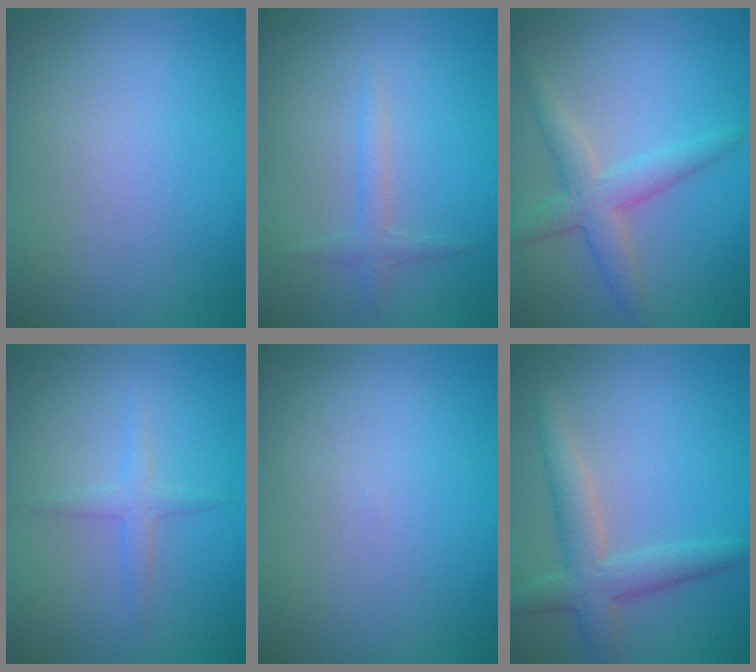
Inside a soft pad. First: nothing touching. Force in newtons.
{"total": 1.5, "press": 1.5, "slide": 0.1}
{"total": 3.7, "press": 3.7, "slide": 0.1}
{"total": 1.5, "press": 1.5, "slide": 0.0}
{"total": 0.0}
{"total": 4.0, "press": 4.0, "slide": 0.3}